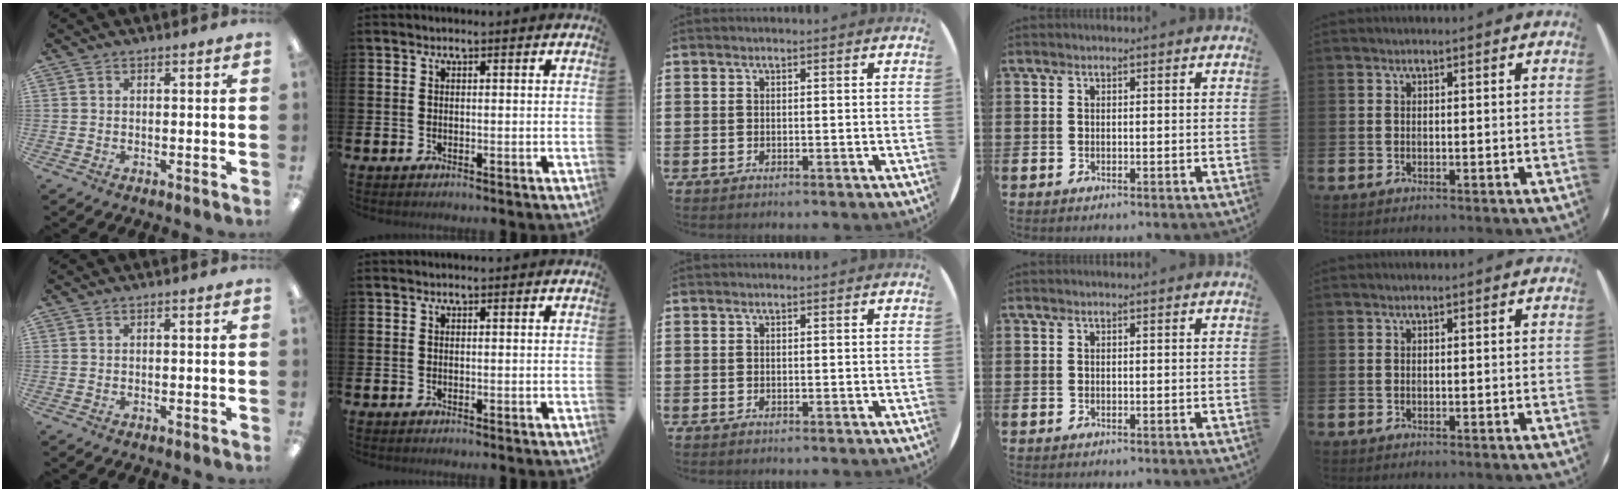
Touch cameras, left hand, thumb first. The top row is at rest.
{}